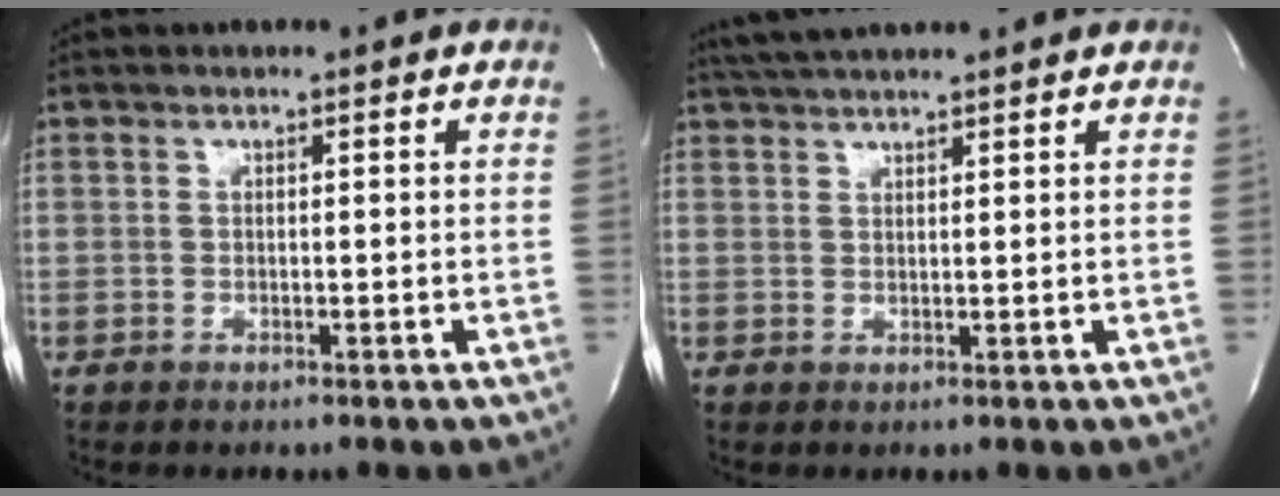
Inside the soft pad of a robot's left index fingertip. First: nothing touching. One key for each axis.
{"total": 6.0, "fx": 5.4, "fy": -0.3, "fz": 2.6, "tx": -0.048, "ty": 0.032, "tz": 0.092}